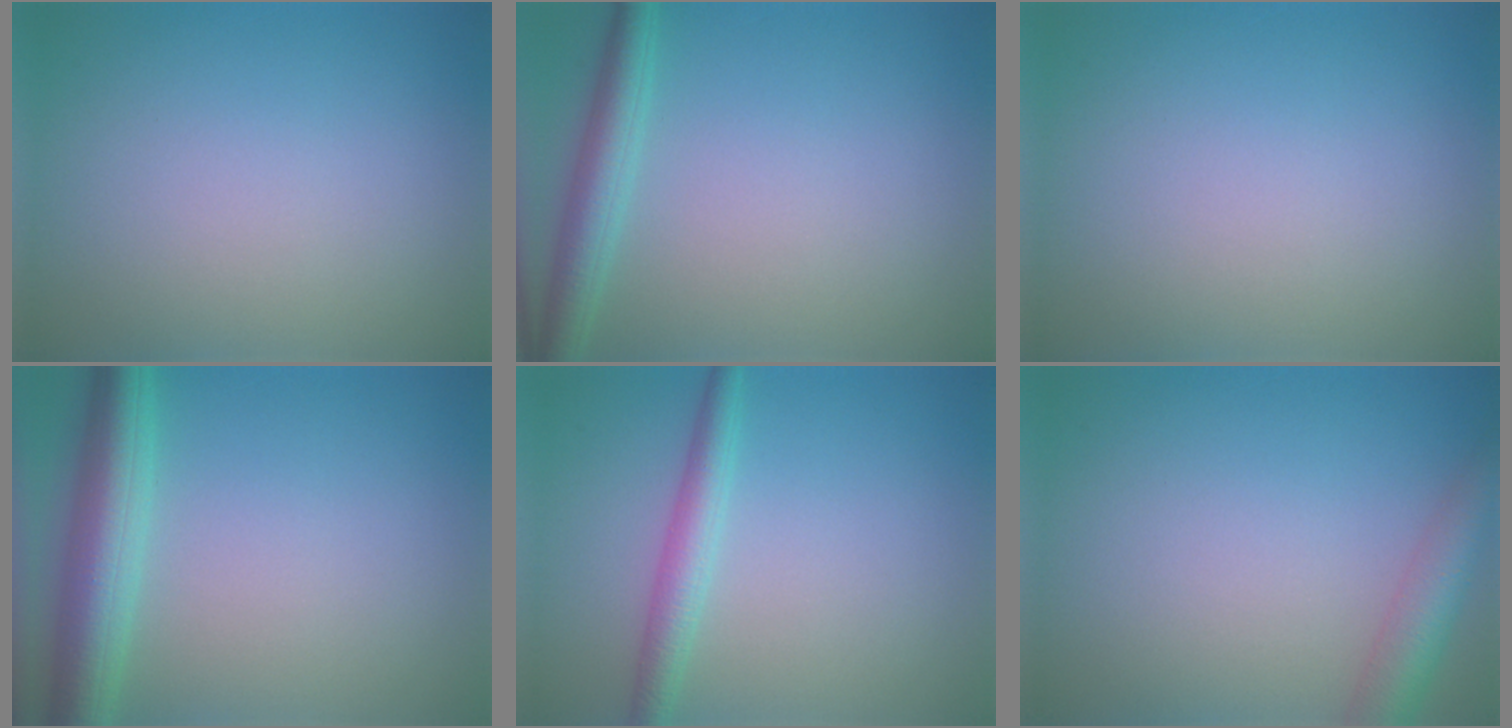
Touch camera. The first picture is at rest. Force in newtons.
{"total": 3.4, "press": 3.4, "slide": 0.3}
{"total": 0.0}
{"total": 5.8, "press": 5.8, "slide": 0.2}
{"total": 2.8, "press": 2.8, "slide": 0.1}
{"total": 4.0, "press": 4.0, "slide": 0.3}